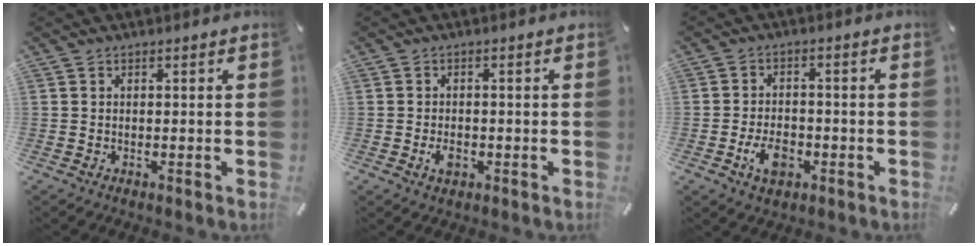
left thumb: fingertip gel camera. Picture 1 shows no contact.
{"total": 2.9, "force": [-1.1, 1.9, 2.0], "torque": [-0.043, 0.002, -0.019]}
{"total": 6.7, "force": [-2.6, 4.3, 4.4], "torque": [-0.095, 0.010, -0.049]}